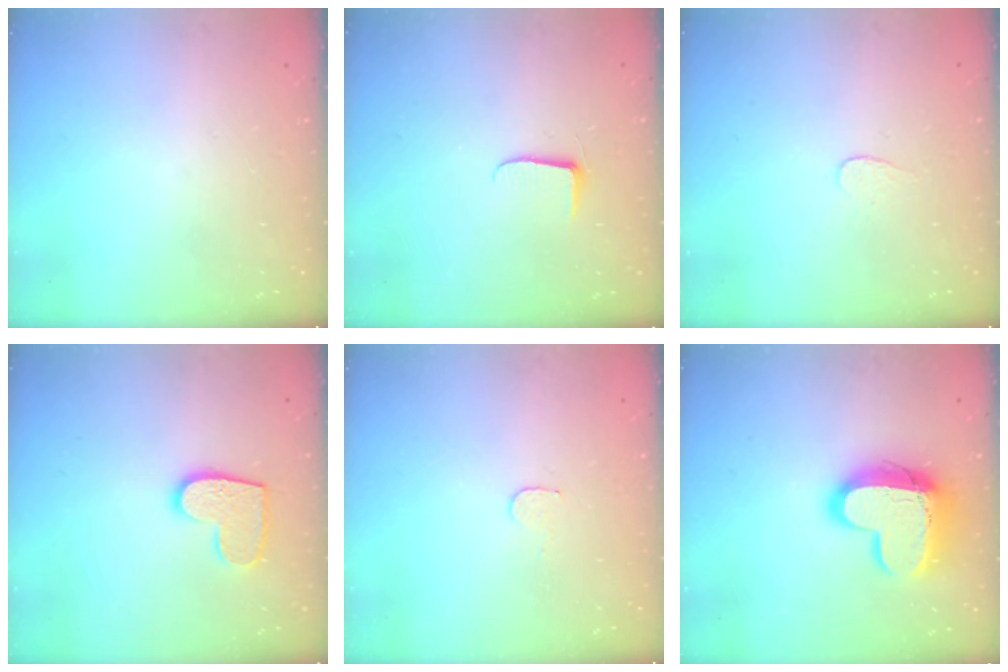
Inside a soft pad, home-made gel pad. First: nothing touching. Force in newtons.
{"total": 5.1, "press": 5.1, "slide": 0.5}
{"total": 2.7, "press": 2.7, "slide": 0.3}
{"total": 10.5, "press": 10.5, "slide": 0.6}
{"total": 3.5, "press": 3.5, "slide": 0.3}
{"total": 16.2, "press": 16.1, "slide": 1.3}